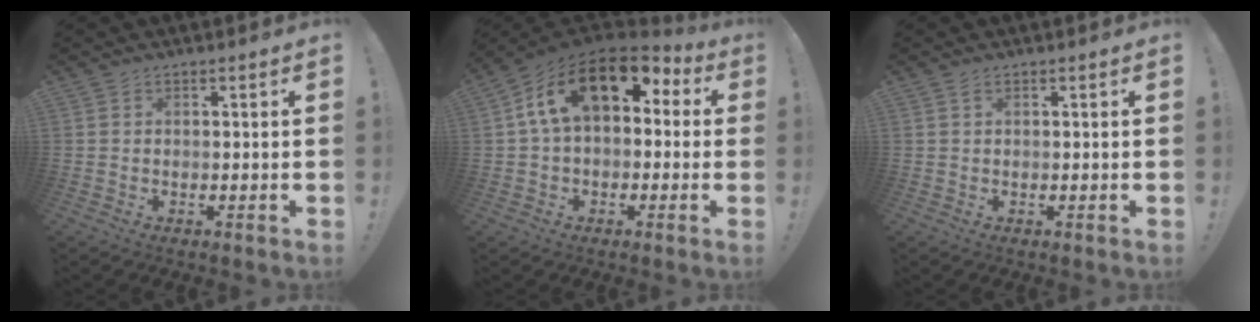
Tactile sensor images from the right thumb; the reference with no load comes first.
{"total": 17.7, "force": [6.4, 9.5, 13.5], "torque": [-0.227, -0.012, 0.113]}
{"total": 0.6, "force": [0.4, 0.3, 0.4], "torque": [-0.007, 0.000, 0.007]}